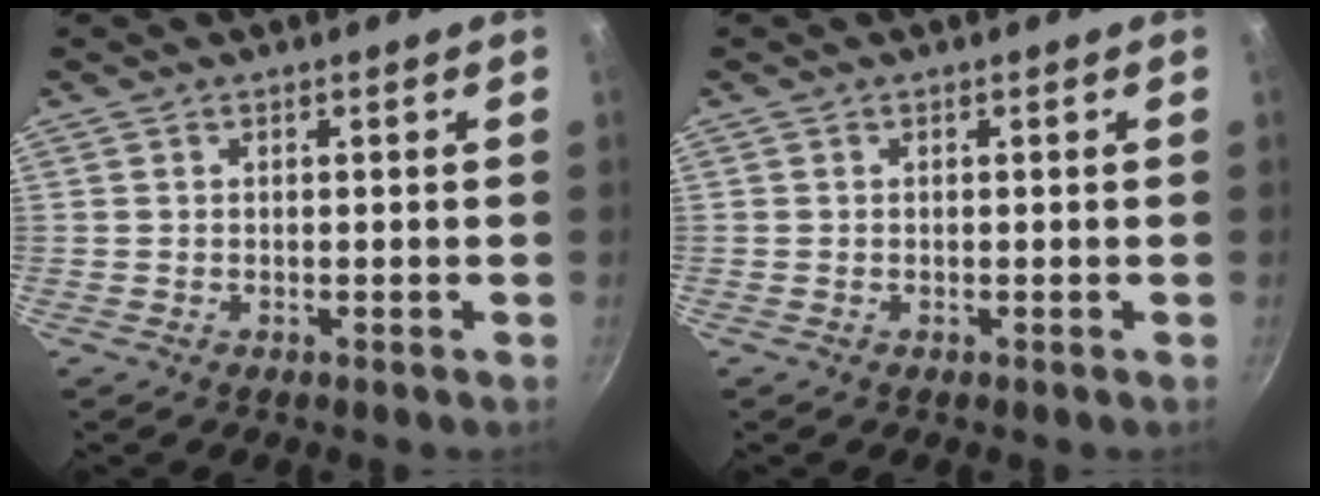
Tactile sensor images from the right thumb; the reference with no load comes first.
{"total": 0.0}